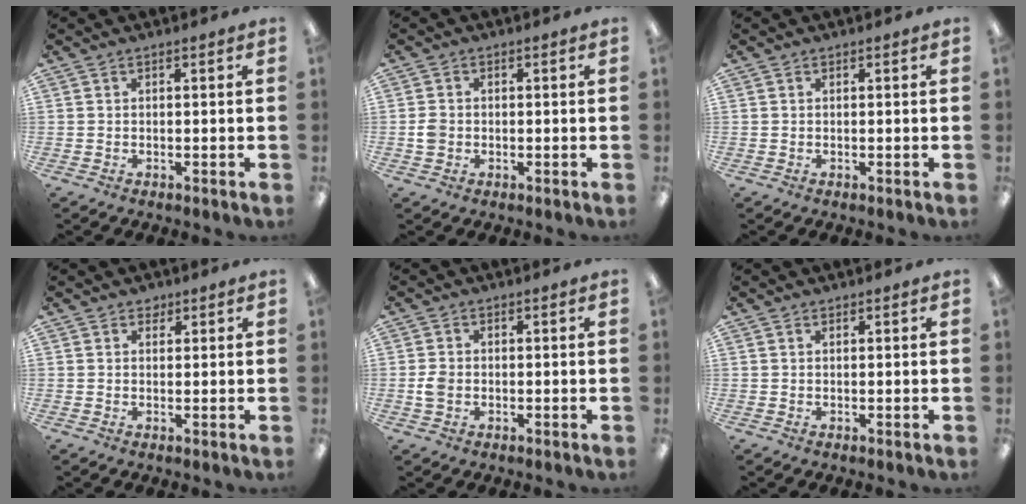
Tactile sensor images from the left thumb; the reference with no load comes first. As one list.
[{"total": 2.7, "force": [-0.4, 2.4, 1.2], "torque": [-0.013, 0.001, -0.009]}, {"total": 0.0}, {"total": 1.8, "force": [1.4, 1.1, 0.3], "torque": [0.001, -0.003, 0.024]}, {"total": 3.2, "force": [-0.5, 2.5, 1.9], "torque": [-0.025, 0.003, -0.010]}, {"total": 0.6, "force": [0.5, 0.2, 0.1], "torque": [-0.003, 0.001, 0.009]}]